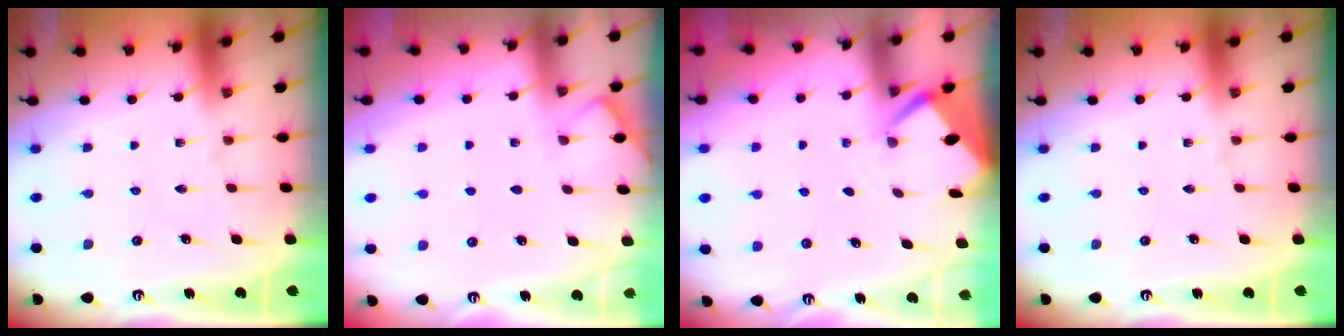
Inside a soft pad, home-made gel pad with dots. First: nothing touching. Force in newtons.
{"total": 3.8, "press": 3.8, "slide": 0.5}
{"total": 2.5, "press": 2.5, "slide": 0.0}
{"total": 0.0}